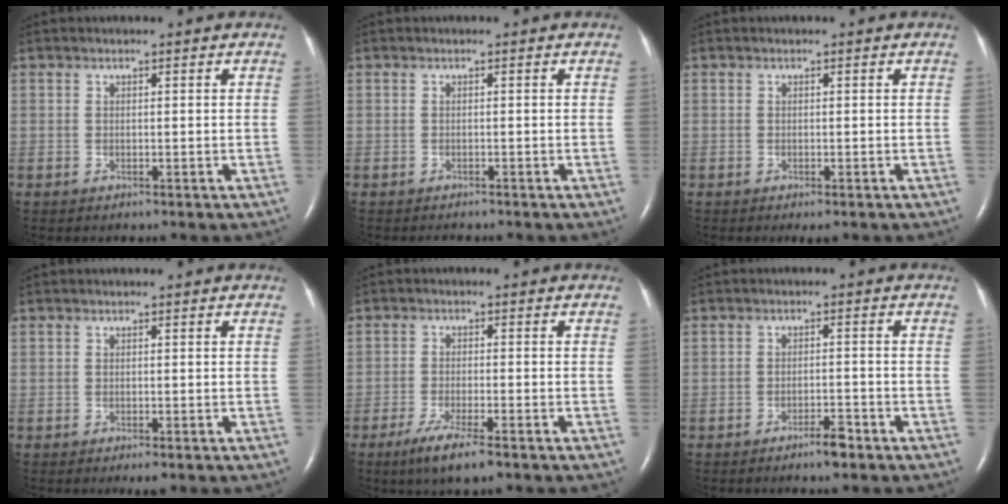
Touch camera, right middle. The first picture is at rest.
{"total": 1.3, "force": [-1.2, 0.3, 0.4], "torque": [-0.009, -0.003, -0.013]}
{"total": 0.9, "force": [-0.6, 0.2, 0.7], "torque": [-0.010, -0.003, -0.005]}
{"total": 1.0, "force": [-0.6, 0.1, 0.8], "torque": [-0.013, -0.004, -0.008]}
{"total": 6.0, "force": [-3.9, 0.5, 4.6], "torque": [-0.095, -0.016, -0.066]}
{"total": 2.9, "force": [-2.2, 0.4, 1.8], "torque": [-0.033, 0.000, -0.038]}